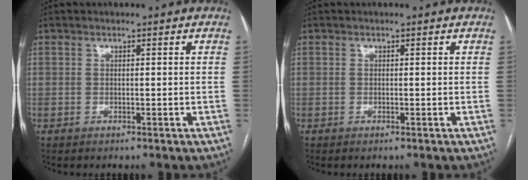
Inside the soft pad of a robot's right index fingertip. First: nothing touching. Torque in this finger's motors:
{"motor_torque": [-0.07, 0.04, -0.07, -0.02]}